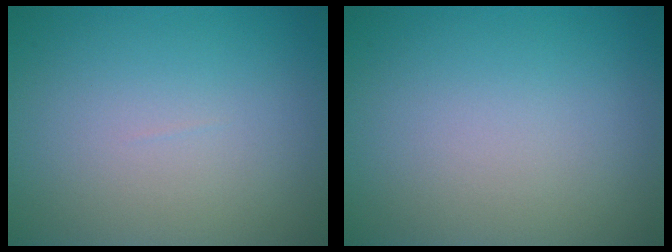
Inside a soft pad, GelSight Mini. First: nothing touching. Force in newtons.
{"total": 0.0}